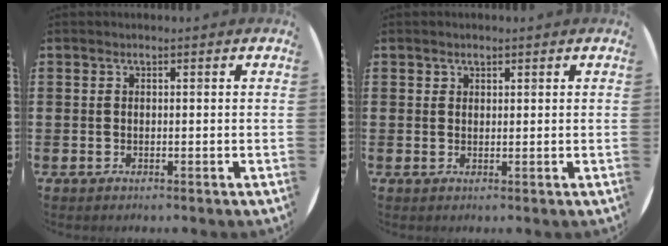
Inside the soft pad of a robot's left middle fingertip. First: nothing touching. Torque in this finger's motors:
{"motor_torque": [-0.23, 0.04, -0.05, -0.01]}